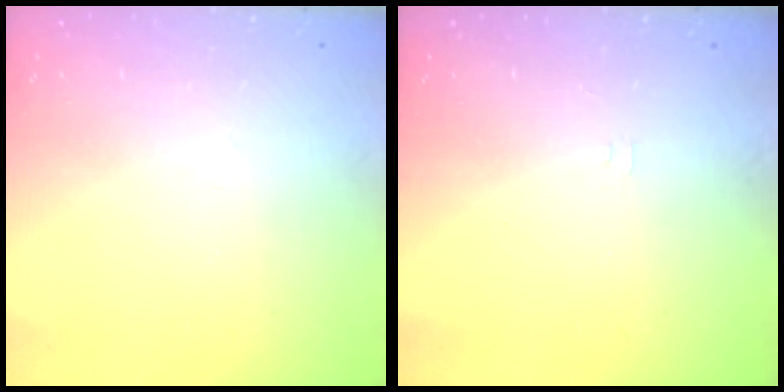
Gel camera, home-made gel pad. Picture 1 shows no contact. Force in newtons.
{"total": 3.4, "press": 3.3, "slide": 0.4}